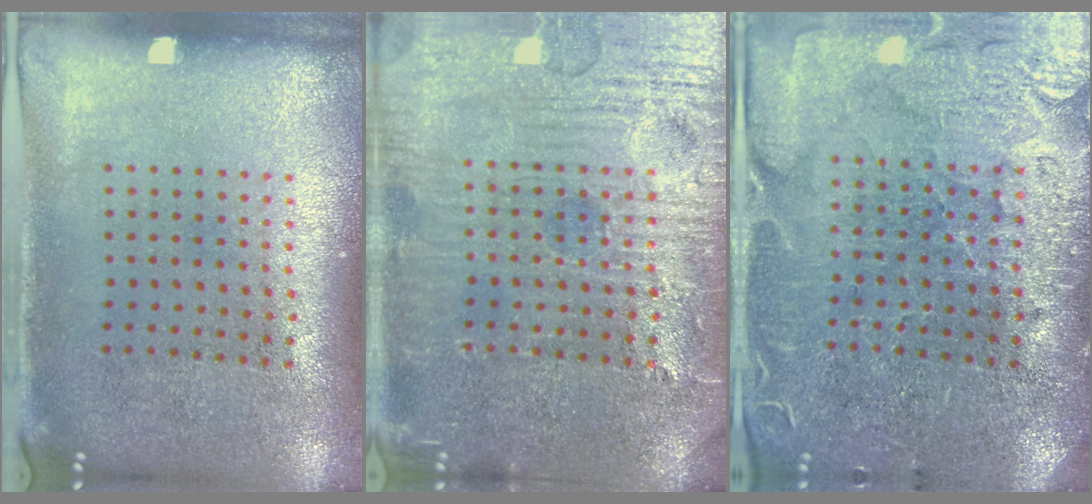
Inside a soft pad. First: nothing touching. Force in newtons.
{"total": 6.4, "press": 6.4, "slide": 0.7}
{"total": 3.5, "press": 3.3, "slide": 1.2}